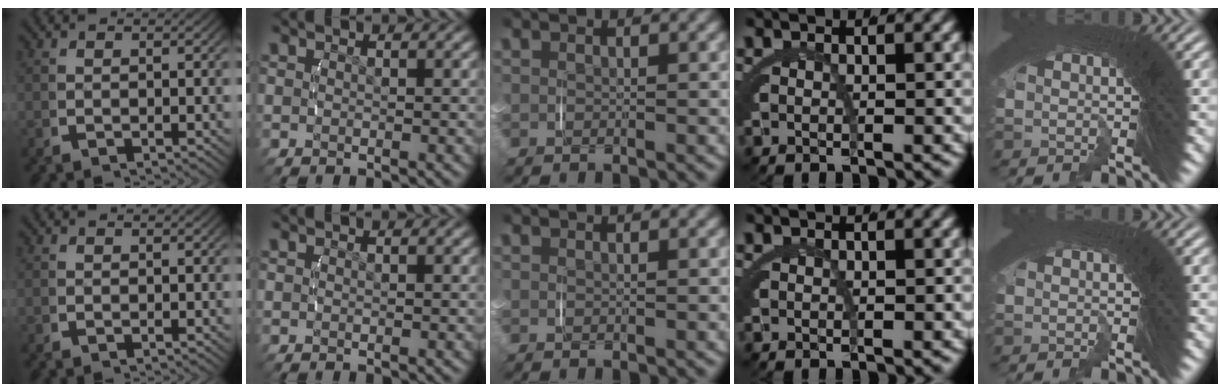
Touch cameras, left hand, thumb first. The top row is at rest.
{}